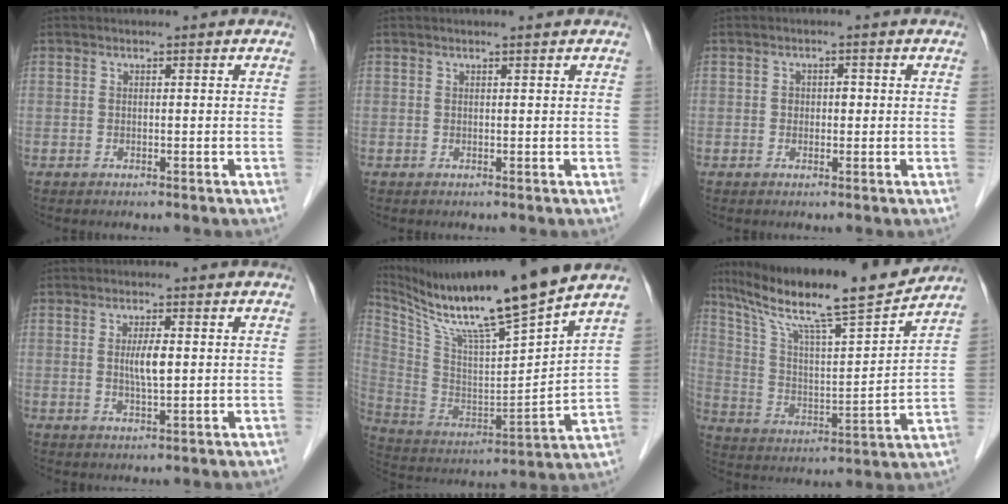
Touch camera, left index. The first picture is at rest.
{"total": 1.1, "force": [0.9, -0.2, 0.6], "torque": [-0.012, 0.007, 0.017]}
{"total": 1.6, "force": [0.1, 1.1, 1.2], "torque": [-0.016, 0.007, 0.000]}
{"total": 3.4, "force": [0.3, 0.5, 3.4], "torque": [-0.062, -0.003, 0.007]}
{"total": 20.0, "force": [16.1, -0.6, 11.9], "torque": [-0.214, -0.018, 0.282]}
{"total": 19.7, "force": [16.8, 0.3, 10.3], "torque": [-0.179, 0.000, 0.280]}